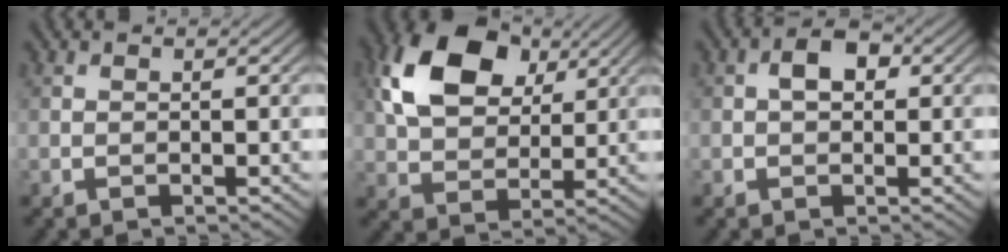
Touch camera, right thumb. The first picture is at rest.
{"total": 13.0, "force": [5.2, 8.4, 8.4], "torque": [-0.184, 0.018, 0.096]}
{"total": 3.2, "force": [0.5, 2.1, 2.4], "torque": [-0.042, 0.006, 0.003]}